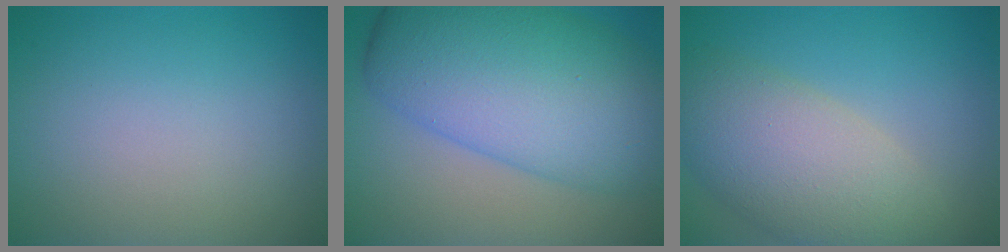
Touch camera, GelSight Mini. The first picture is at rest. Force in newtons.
{"total": 12.1, "press": 12.1, "slide": 0.1}
{"total": 7.5, "press": 7.5, "slide": 0.6}